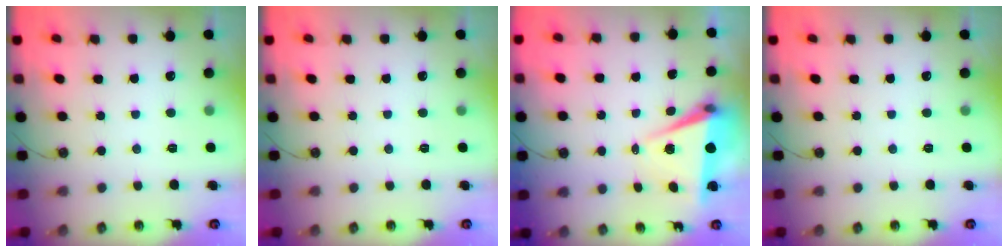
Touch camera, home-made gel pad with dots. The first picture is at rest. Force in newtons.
{"total": 0.0}
{"total": 7.6, "press": 6.3, "slide": 4.2}
{"total": 0.0}